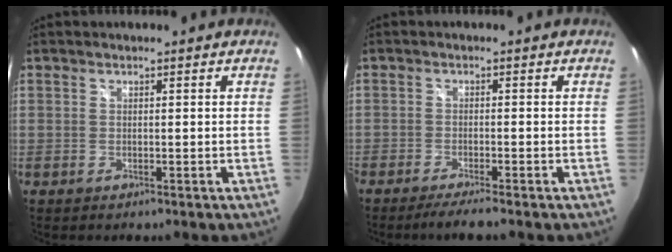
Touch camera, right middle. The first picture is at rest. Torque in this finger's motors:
{"motor_torque": [1.17, -0.97, 0.31, 0.21]}